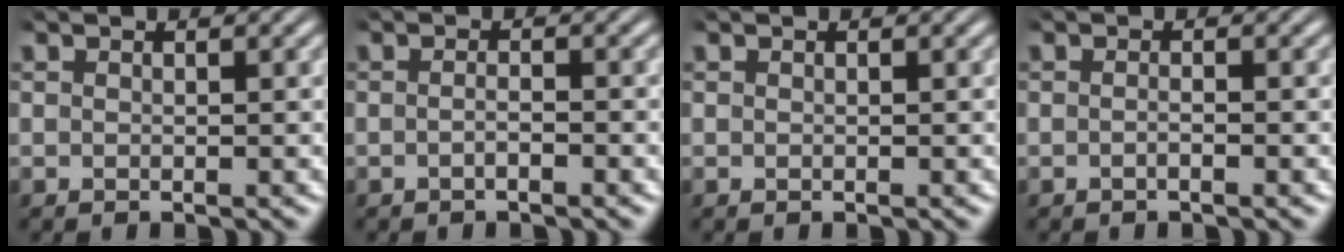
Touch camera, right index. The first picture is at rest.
{"total": 1.3, "force": [-0.9, 0.2, 0.9], "torque": [-0.018, -0.001, -0.019]}
{"total": 0.0}
{"total": 0.9, "force": [-0.6, 0.1, 0.7], "torque": [-0.015, 0.001, -0.015]}